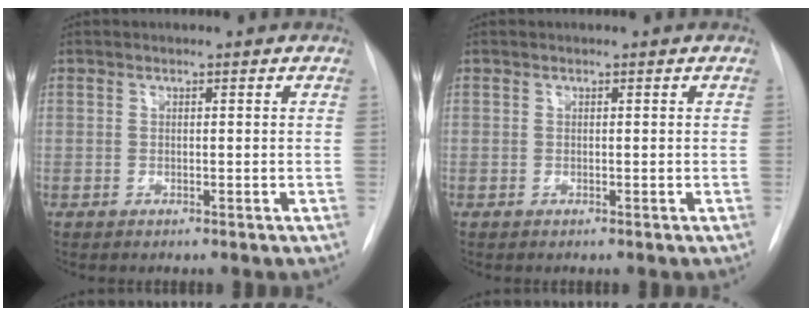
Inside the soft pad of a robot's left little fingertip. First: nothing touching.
{"total": 0.0}